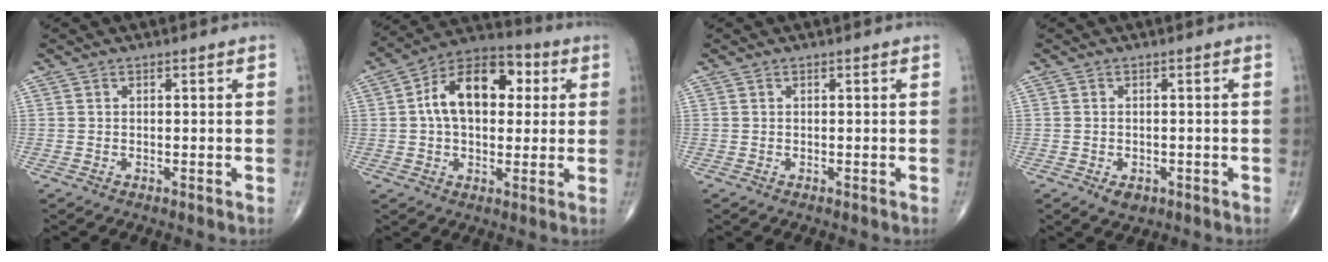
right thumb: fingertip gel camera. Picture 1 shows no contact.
{"total": 15.7, "force": [2.9, 9.8, 11.9], "torque": [-0.165, 0.024, 0.037]}
{"total": 0.0}
{"total": 5.5, "force": [-2.4, 3.7, 3.4], "torque": [-0.042, 0.009, -0.026]}